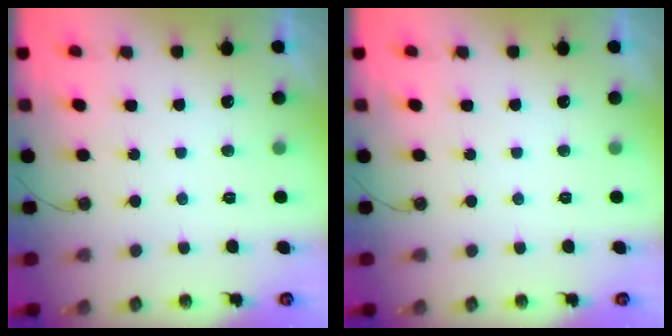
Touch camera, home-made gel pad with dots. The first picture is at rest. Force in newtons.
{"total": 0.0}